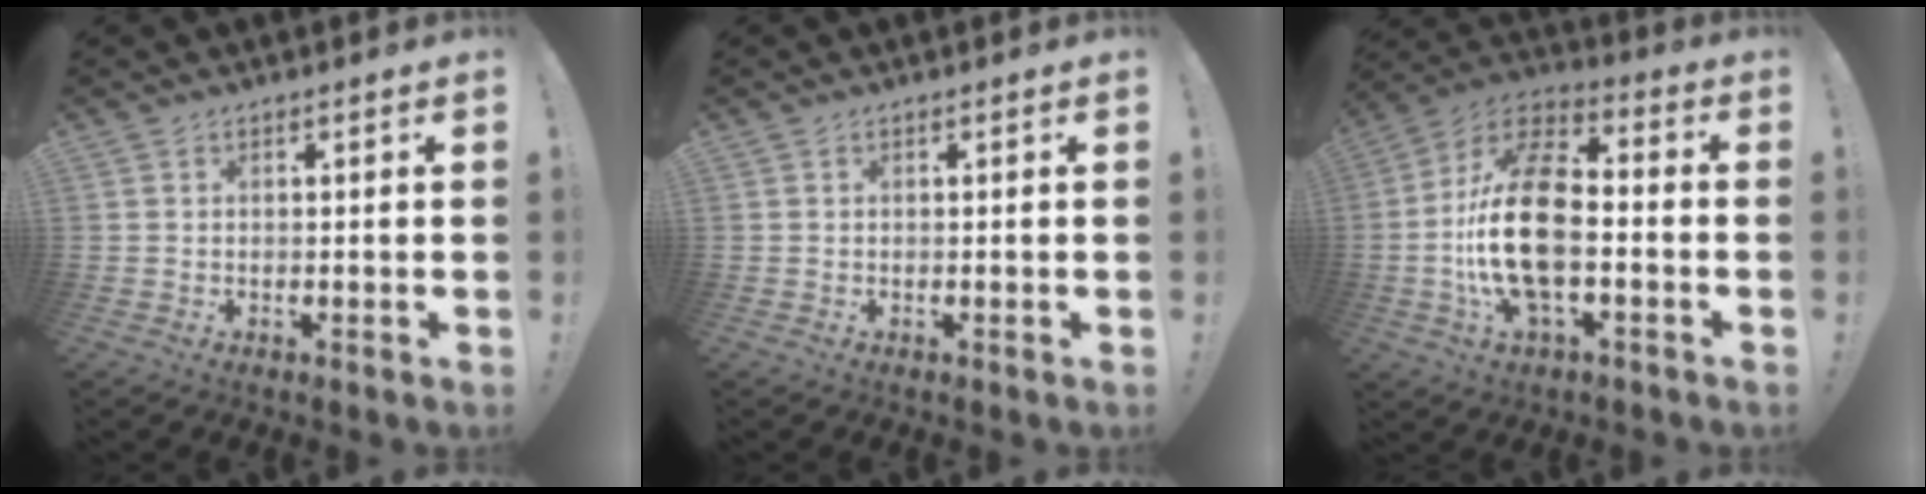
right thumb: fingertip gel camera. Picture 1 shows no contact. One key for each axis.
{"total": 0.0}
{"total": 20.9, "fx": -2.9, "fy": 10.6, "fz": 17.8, "tx": -0.351, "ty": 0.018, "tz": -0.048}